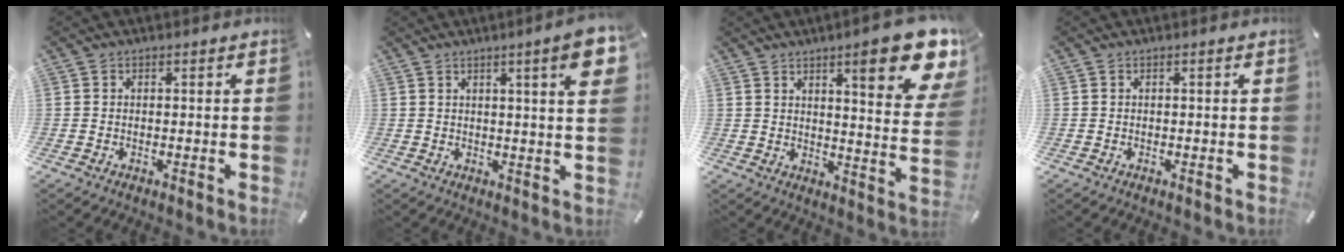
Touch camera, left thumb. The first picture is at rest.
{"total": 10.0, "force": [4.5, 0.9, 8.9], "torque": [-0.130, -0.021, 0.066]}
{"total": 16.9, "force": [9.9, 4.2, 13.1], "torque": [-0.176, -0.063, 0.154]}
{"total": 0.0}